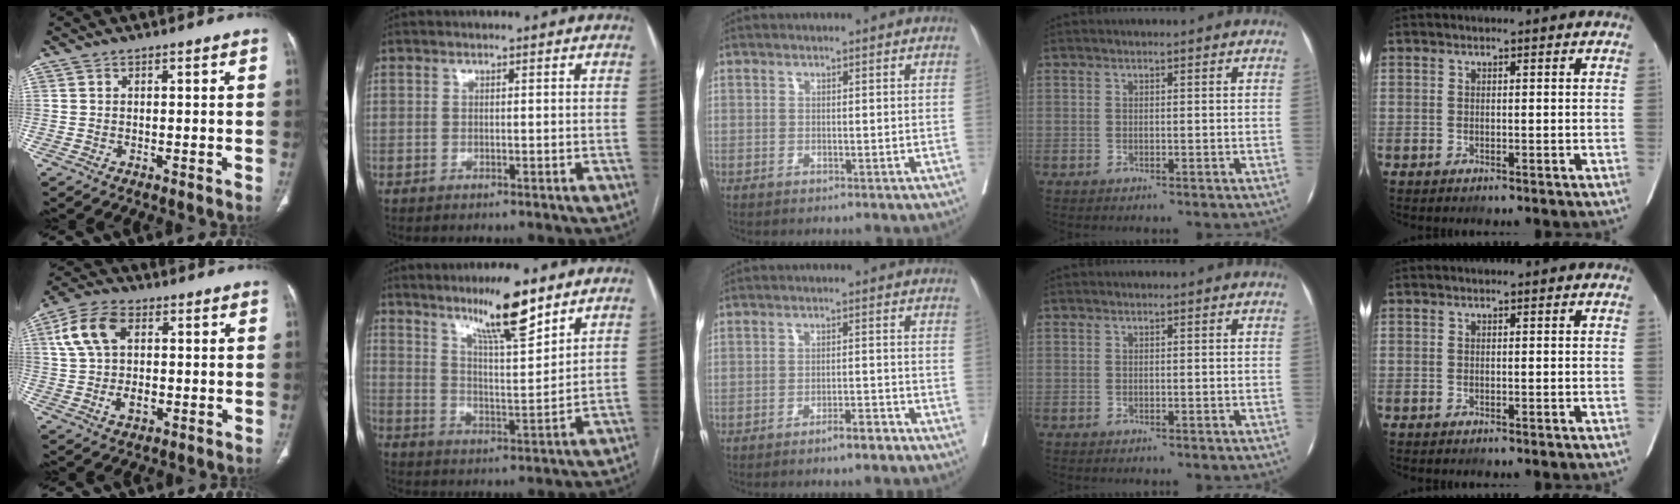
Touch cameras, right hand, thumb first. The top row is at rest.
{"thumb": {"total": 11.6, "force": [2.1, 7.5, 8.6], "torque": [-0.161, 0.008, 0.039]}, "index": {"total": 10.9, "force": [7.8, 1.0, 7.6], "torque": [-0.129, -0.008, 0.135]}, "middle": {"total": 2.9, "force": [-2.2, 0.3, 1.9], "torque": [-0.031, -0.001, -0.035]}}